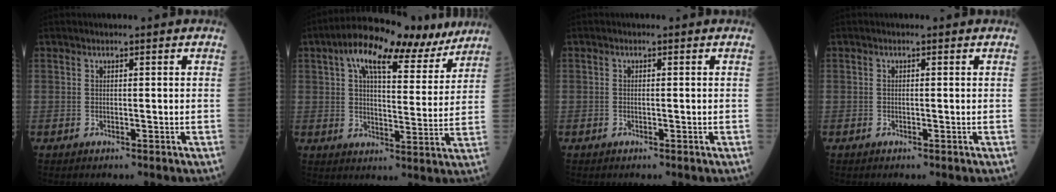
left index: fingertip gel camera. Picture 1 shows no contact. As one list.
[{"total": 14.9, "force": [10.2, 4.9, 9.6], "torque": [-0.147, 0.031, 0.154]}, {"total": 0.0}, {"total": 0.0}]